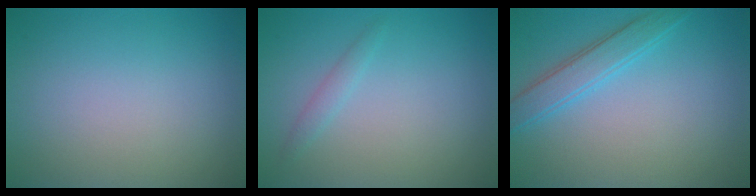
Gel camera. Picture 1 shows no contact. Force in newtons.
{"total": 1.6, "press": 1.6, "slide": 0.1}
{"total": 2.8, "press": 2.8, "slide": 0.1}